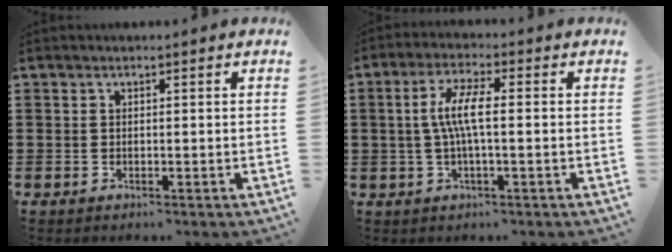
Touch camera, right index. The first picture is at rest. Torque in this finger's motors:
{"motor_torque": [1.57, 0.57, 0.65, 0.18]}